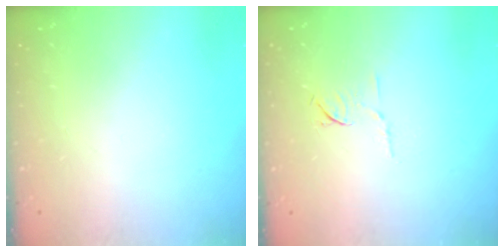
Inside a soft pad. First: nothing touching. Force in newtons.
{"total": 6.7, "press": 6.6, "slide": 1.1}